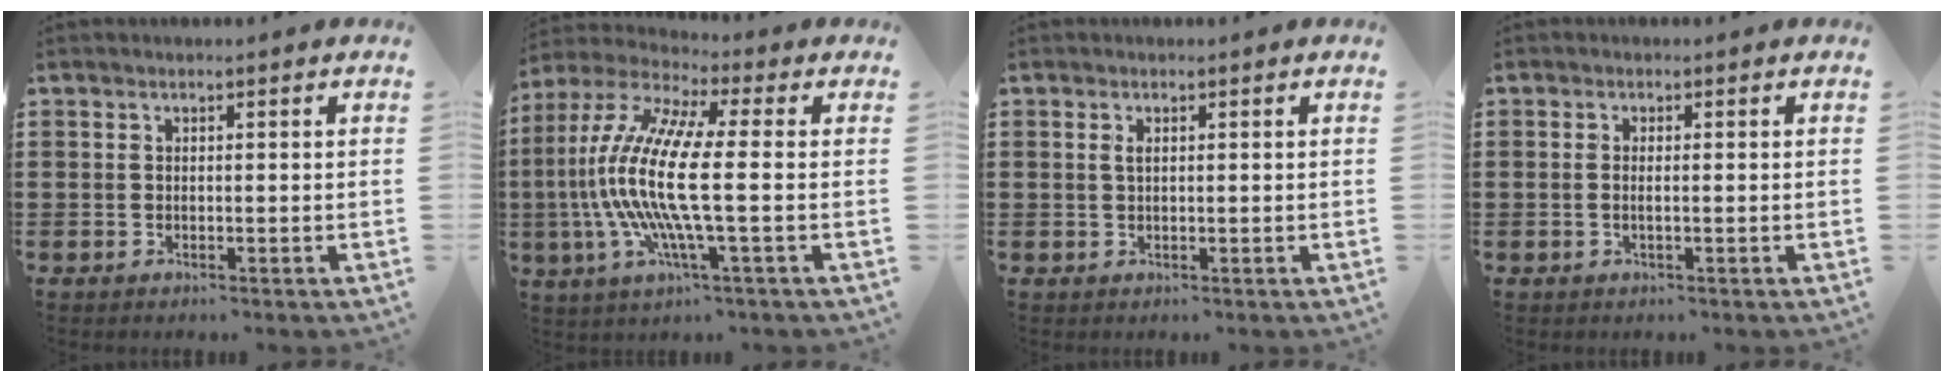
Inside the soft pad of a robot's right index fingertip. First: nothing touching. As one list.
[{"total": 13.8, "force": [-2.0, 2.4, 13.4], "torque": [-0.311, -0.020, -0.053]}, {"total": 1.3, "force": [0.3, 0.3, 1.3], "torque": [-0.025, 0.002, 0.005]}, {"total": 0.9, "force": [-0.2, 0.1, 0.9], "torque": [-0.016, -0.001, -0.005]}]